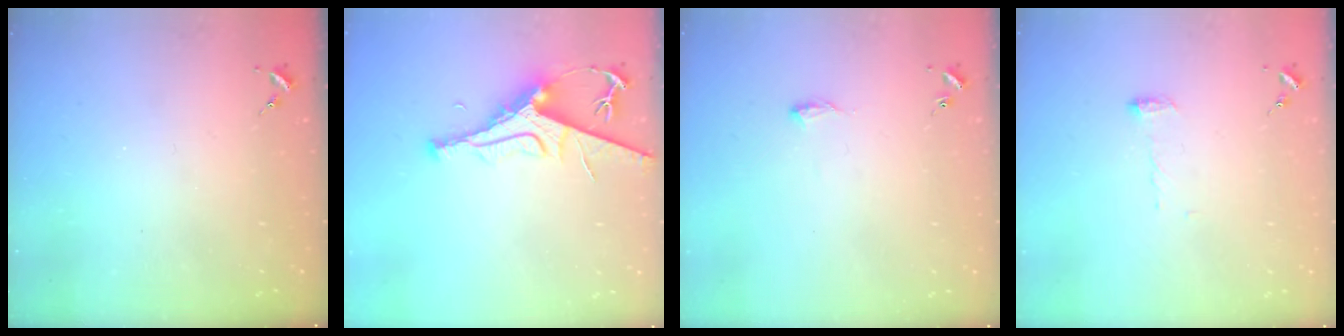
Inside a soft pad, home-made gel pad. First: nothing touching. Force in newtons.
{"total": 9.8, "press": 9.7, "slide": 1.3}
{"total": 4.9, "press": 4.9, "slide": 0.8}
{"total": 5.0, "press": 5.0, "slide": 0.5}